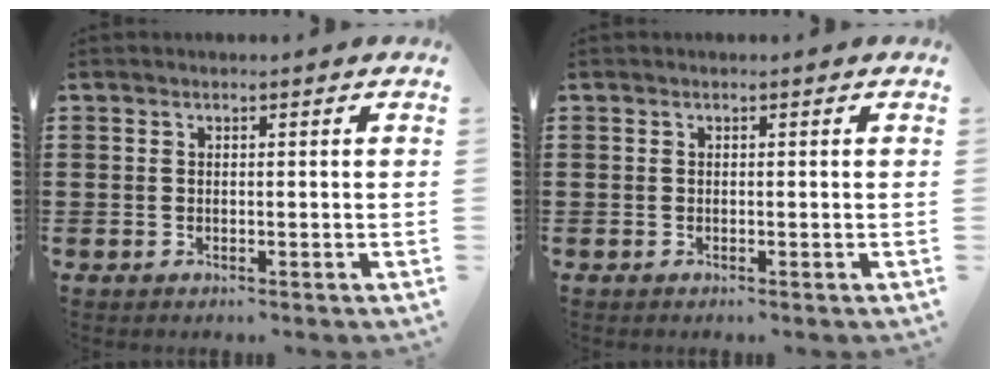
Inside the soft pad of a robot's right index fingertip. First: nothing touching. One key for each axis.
{"total": 0.0}